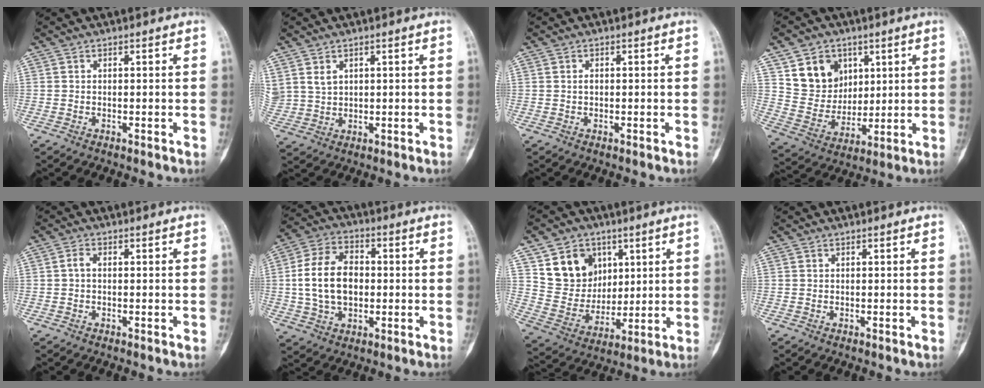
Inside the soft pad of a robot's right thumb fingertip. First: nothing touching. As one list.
[{"total": 4.2, "force": [2.3, 2.9, 2.0], "torque": [-0.035, -0.007, 0.060]}, {"total": 0.7, "force": [0.1, 0.5, 0.5], "torque": [-0.010, 0.002, 0.004]}, {"total": 12.0, "force": [5.5, 9.8, 4.3], "torque": [-0.040, -0.029, 0.111]}, {"total": 1.4, "force": [-0.1, 0.9, 1.1], "torque": [-0.018, 0.003, -0.005]}, {"total": 13.0, "force": [0.1, 8.8, 9.6], "torque": [-0.166, 0.018, 0.004]}, {"total": 13.3, "force": [6.0, 10.8, 5.0], "torque": [-0.050, -0.028, 0.120]}, {"total": 0.0}]